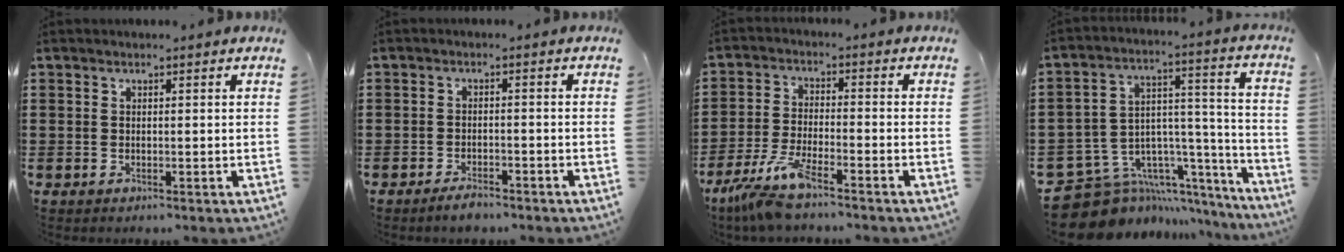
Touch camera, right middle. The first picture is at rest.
{"total": 2.5, "force": [-2.2, 0.7, 0.9], "torque": [-0.017, 0.005, -0.043]}
{"total": 7.3, "force": [-5.7, 0.6, 4.4], "torque": [-0.109, -0.020, -0.113]}
{"total": 9.6, "force": [-7.3, 5.8, 2.1], "torque": [-0.069, -0.003, -0.130]}